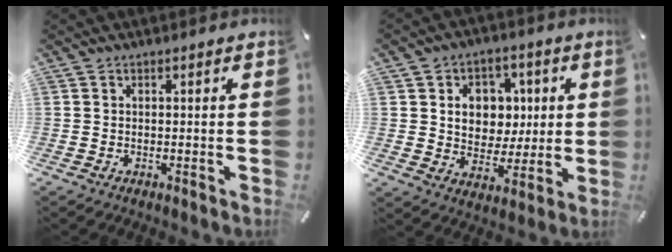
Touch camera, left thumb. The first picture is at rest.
{"total": 9.9, "force": [1.8, 8.9, 3.8], "torque": [-0.048, -0.003, 0.036]}